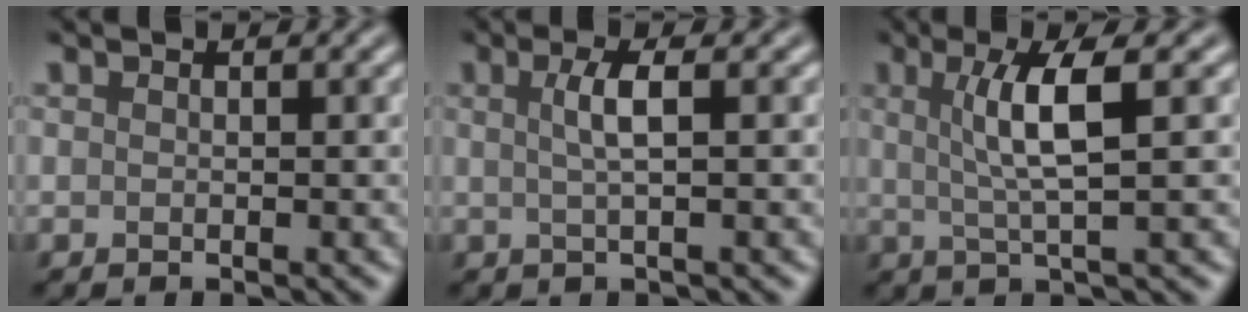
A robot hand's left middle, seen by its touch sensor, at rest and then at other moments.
{"total": 2.5, "force": [0.4, 0.6, 2.4], "torque": [-0.043, 0.004, 0.004]}
{"total": 4.7, "force": [1.0, 0.8, 4.5], "torque": [-0.082, 0.002, 0.020]}